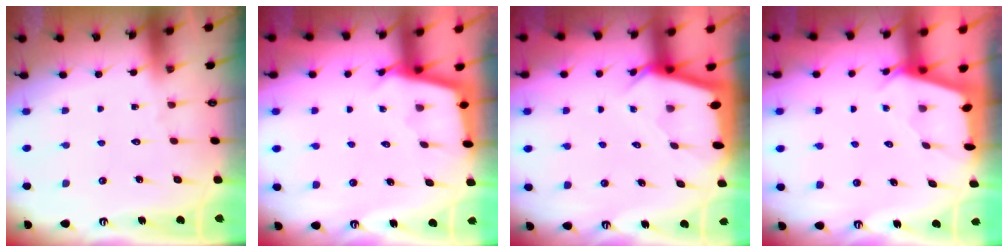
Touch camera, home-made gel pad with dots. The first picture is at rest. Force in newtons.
{"total": 2.2, "press": 2.2, "slide": 0.2}
{"total": 2.6, "press": 2.6, "slide": 0.2}
{"total": 2.4, "press": 2.4, "slide": 0.2}